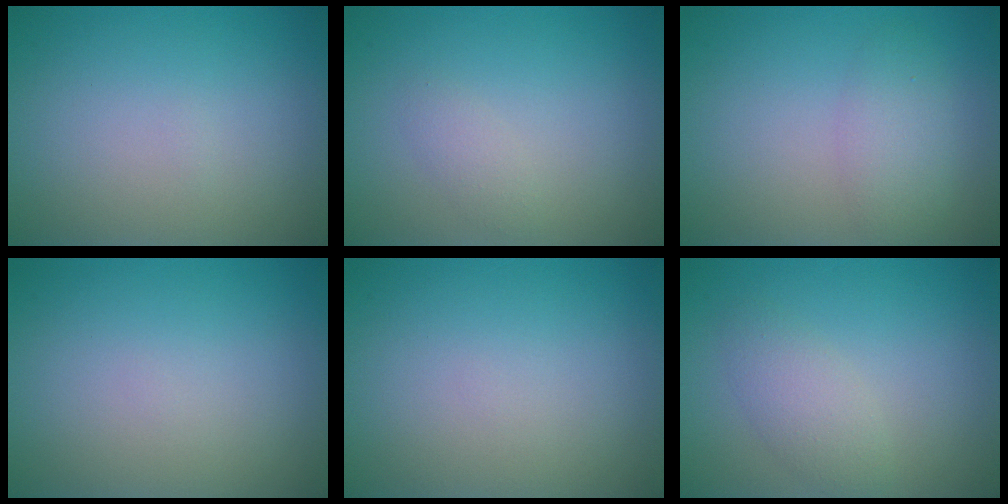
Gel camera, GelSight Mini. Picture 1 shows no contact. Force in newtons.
{"total": 1.1, "press": 1.1, "slide": 0.0}
{"total": 2.6, "press": 2.6, "slide": 0.2}
{"total": 0.0}
{"total": 0.0}
{"total": 2.4, "press": 2.4, "slide": 0.1}